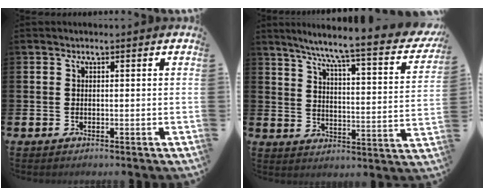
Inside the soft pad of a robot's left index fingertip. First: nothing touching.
{"total": 7.1, "force": [5.8, 0.3, 4.1], "torque": [-0.092, -0.054, 0.087]}